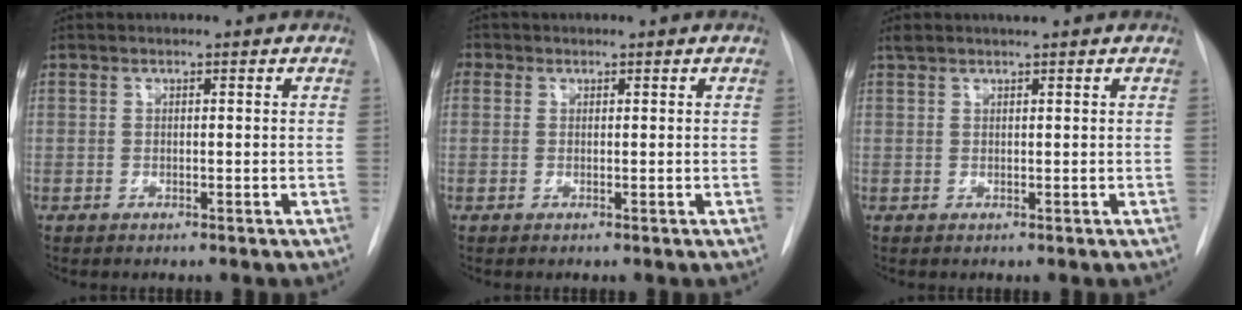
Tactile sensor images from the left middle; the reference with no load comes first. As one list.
[{"total": 1.7, "force": [0.6, 1.5, 0.5], "torque": [-0.006, 0.010, 0.010]}, {"total": 2.4, "force": [2.1, 0.0, 1.2], "torque": [-0.021, 0.019, 0.036]}]